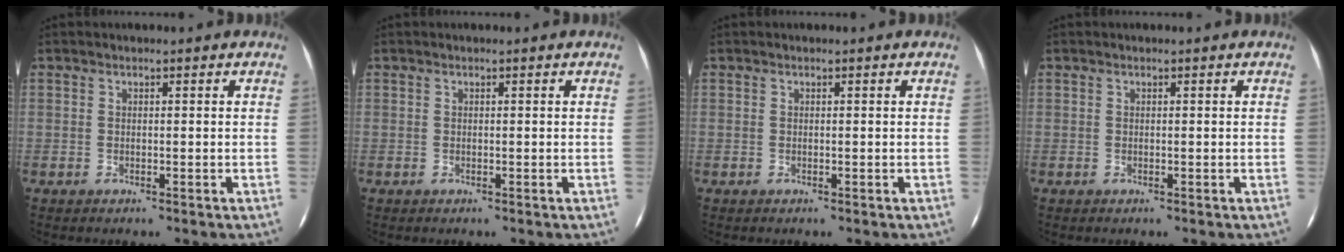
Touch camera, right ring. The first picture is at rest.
{"total": 0.0}
{"total": 0.0}
{"total": 0.0}